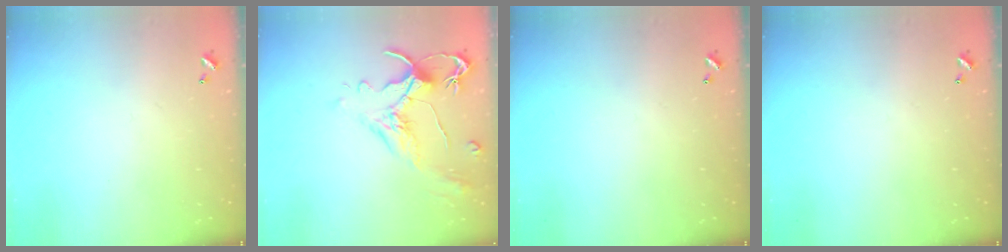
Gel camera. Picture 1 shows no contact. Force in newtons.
{"total": 1.6, "press": 1.1, "slide": 1.2}
{"total": 0.0}
{"total": 0.0}